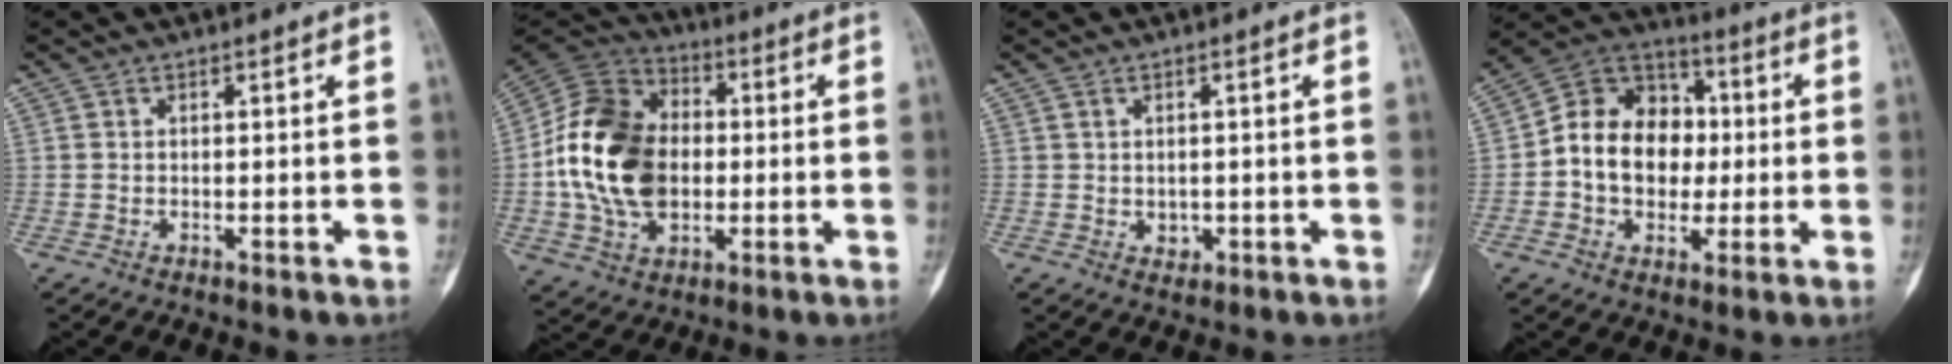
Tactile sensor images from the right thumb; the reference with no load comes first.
{"total": 19.9, "force": [-0.9, 14.1, 14.0], "torque": [-0.243, 0.015, -0.018]}
{"total": 1.5, "force": [-0.2, 1.3, 0.8], "torque": [-0.004, -0.001, 0.002]}
{"total": 15.5, "force": [-0.3, 12.1, 9.7], "torque": [-0.114, 0.031, -0.012]}